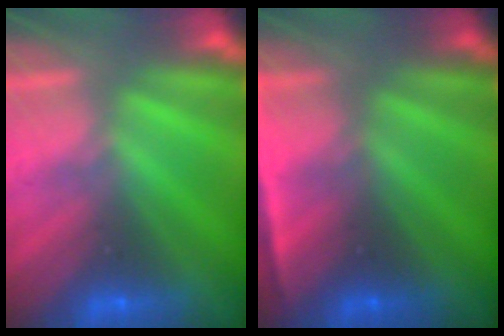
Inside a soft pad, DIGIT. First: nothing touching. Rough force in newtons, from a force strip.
{"total": 4.8}